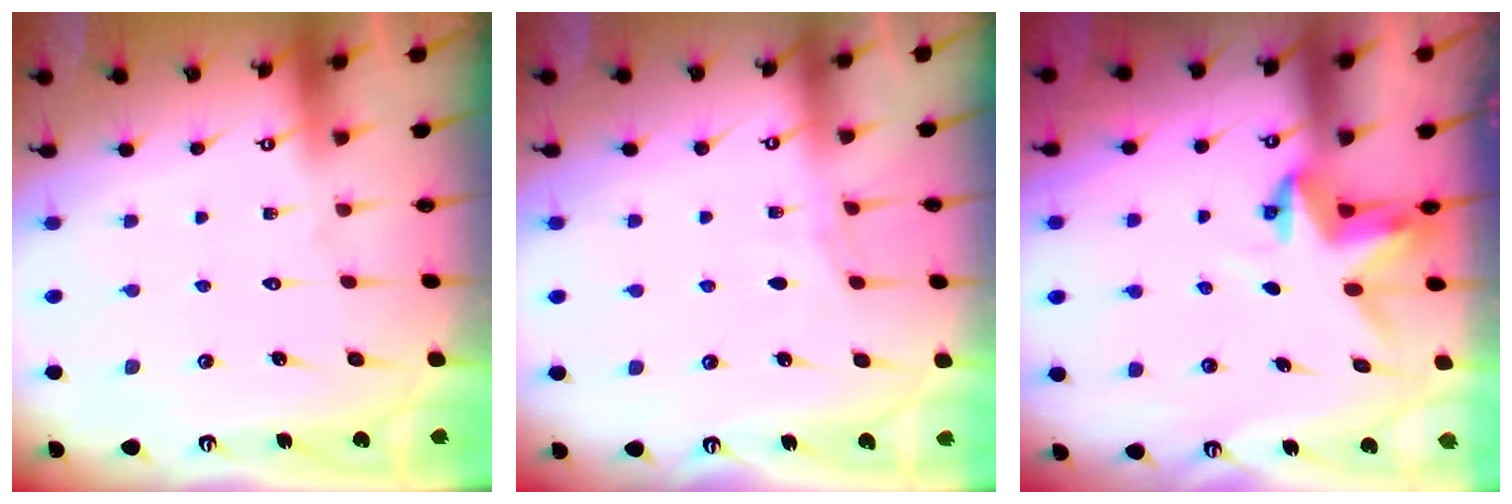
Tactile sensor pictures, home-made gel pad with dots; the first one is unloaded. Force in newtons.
{"total": 3.5, "press": 3.5, "slide": 0.4}
{"total": 3.5, "press": 3.5, "slide": 0.3}